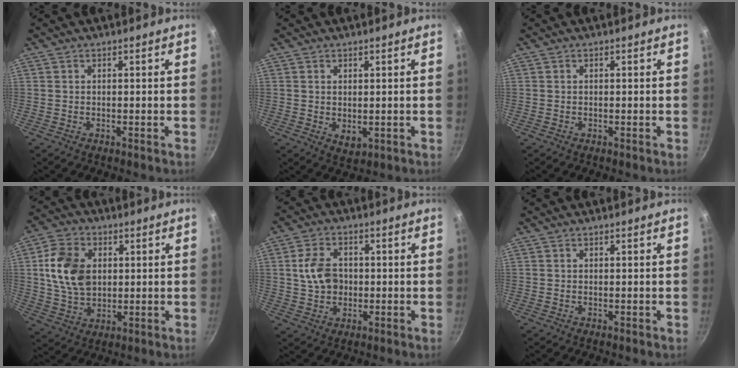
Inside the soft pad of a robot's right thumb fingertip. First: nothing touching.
{"total": 2.7, "force": [0.4, 1.7, 2.0], "torque": [-0.029, -0.011, 0.009]}
{"total": 0.0}
{"total": 12.6, "force": [2.1, 8.9, 8.7], "torque": [-0.144, 0.000, 0.040]}
{"total": 7.7, "force": [0.4, 5.8, 5.1], "torque": [-0.080, 0.010, 0.004]}
{"total": 0.0}